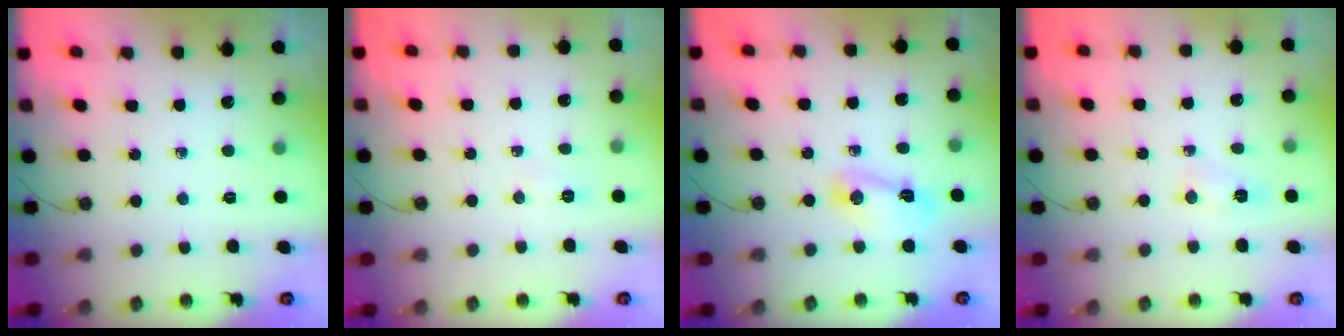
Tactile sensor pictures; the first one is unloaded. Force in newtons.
{"total": 3.9, "press": 3.7, "slide": 1.5}
{"total": 4.8, "press": 4.7, "slide": 1.0}
{"total": 6.0, "press": 5.9, "slide": 0.6}